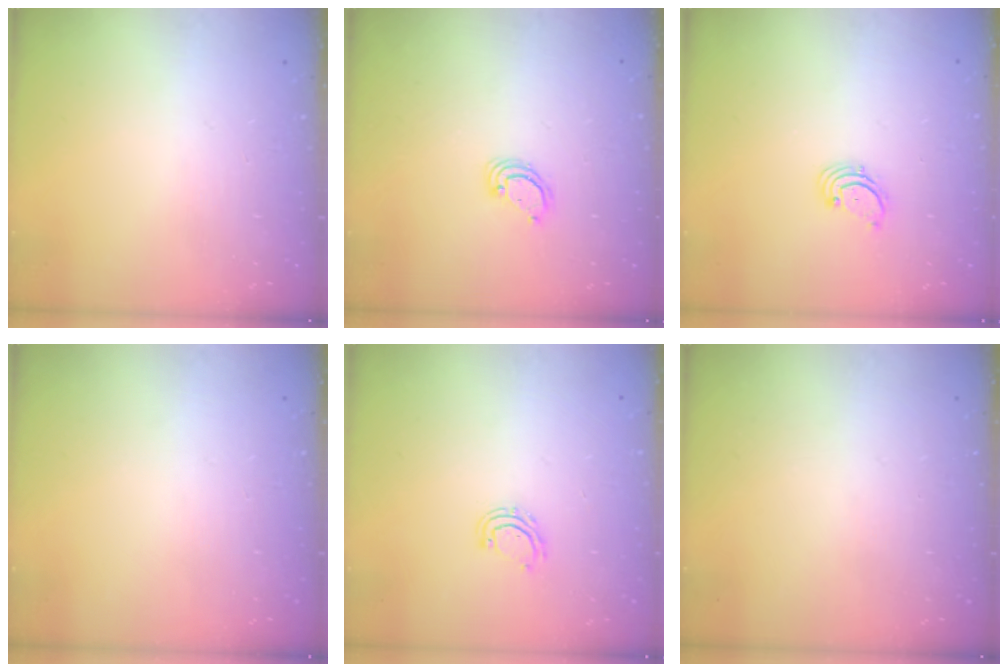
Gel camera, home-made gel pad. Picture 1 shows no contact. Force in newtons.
{"total": 4.1, "press": 4.1, "slide": 0.2}
{"total": 1.7, "press": 1.6, "slide": 0.2}
{"total": 0.0}
{"total": 6.1, "press": 5.9, "slide": 1.4}
{"total": 0.0}